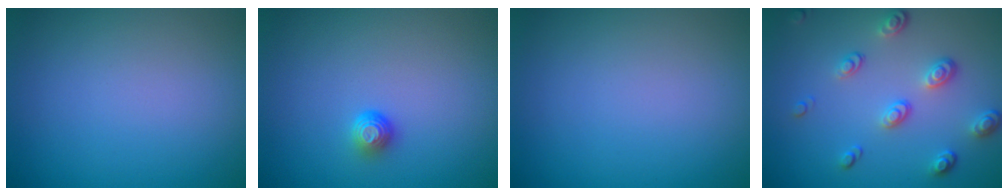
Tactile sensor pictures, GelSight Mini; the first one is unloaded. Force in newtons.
{"total": 1.3, "press": 1.0, "slide": 0.9}
{"total": 0.0}
{"total": 3.4, "press": 2.6, "slide": 2.3}